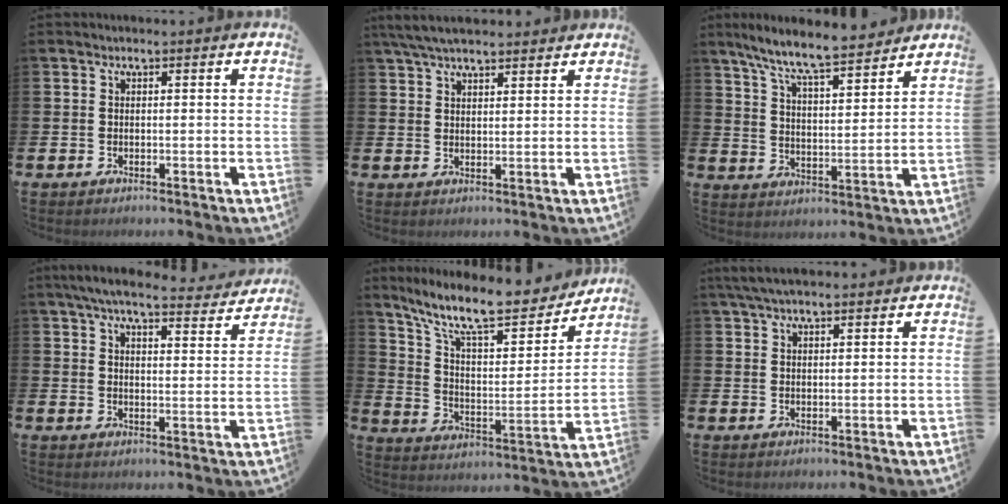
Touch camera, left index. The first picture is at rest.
{"total": 4.9, "force": [4.4, 1.2, 1.7], "torque": [-0.044, -0.009, 0.082]}
{"total": 8.5, "force": [7.9, 0.6, 3.2], "torque": [-0.081, -0.052, 0.136]}
{"total": 6.3, "force": [5.8, 0.9, 2.3], "torque": [-0.050, -0.035, 0.098]}
{"total": 12.6, "force": [10.8, 3.1, 5.8], "torque": [-0.138, -0.072, 0.185]}
{"total": 3.7, "force": [3.2, 0.9, 1.7], "torque": [-0.048, 0.000, 0.061]}